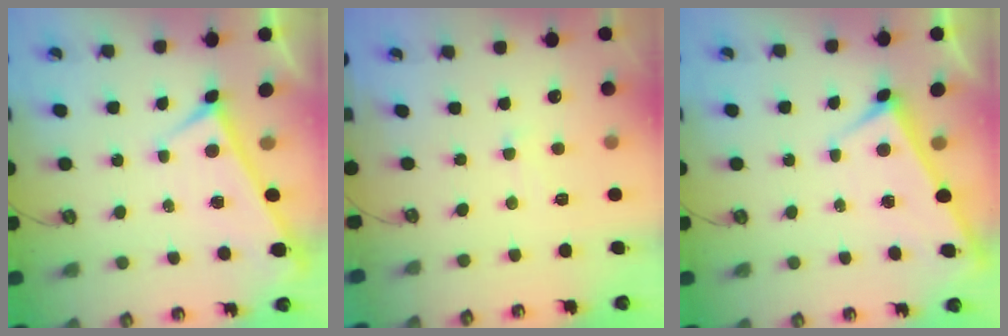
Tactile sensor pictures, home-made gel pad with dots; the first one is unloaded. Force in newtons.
{"total": 1.0, "press": 0.7, "slide": 0.6}
{"total": 3.0, "press": 3.0, "slide": 0.1}